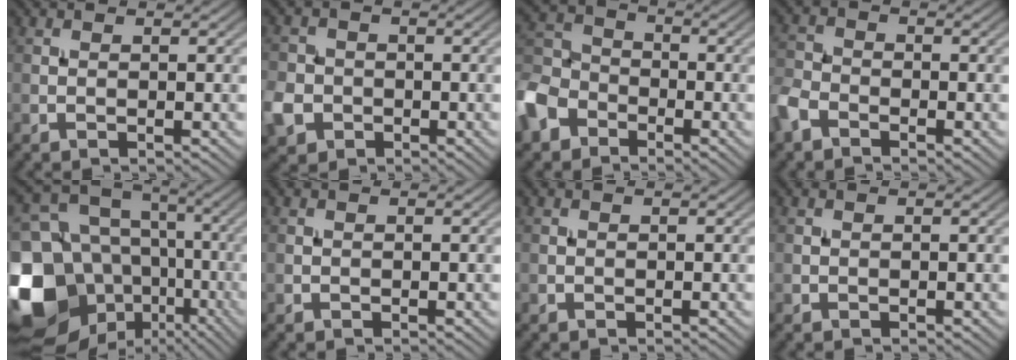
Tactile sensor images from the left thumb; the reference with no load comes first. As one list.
[{"total": 4.8, "force": [-1.9, 4.0, 1.8], "torque": [-0.054, -0.007, -0.048]}, {"total": 9.2, "force": [-5.1, 6.4, 4.2], "torque": [-0.126, -0.009, -0.129]}, {"total": 4.6, "force": [-3.1, 2.6, 2.2], "torque": [-0.057, -0.002, -0.080]}, {"total": 19.9, "force": [-6.1, 15.9, 10.3], "torque": [-0.278, -0.021, -0.084]}, {"total": 0.0}, {"total": 0.0}, {"total": 0.0}]